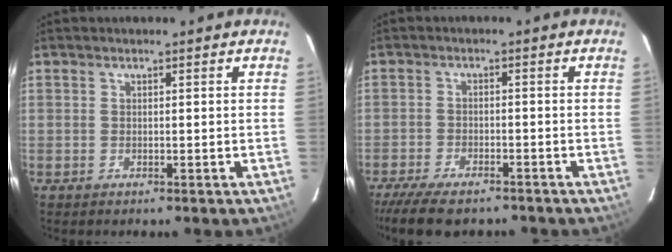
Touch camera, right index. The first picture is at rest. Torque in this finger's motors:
{"motor_torque": [1.17, -0.97, 0.45, 0.12]}